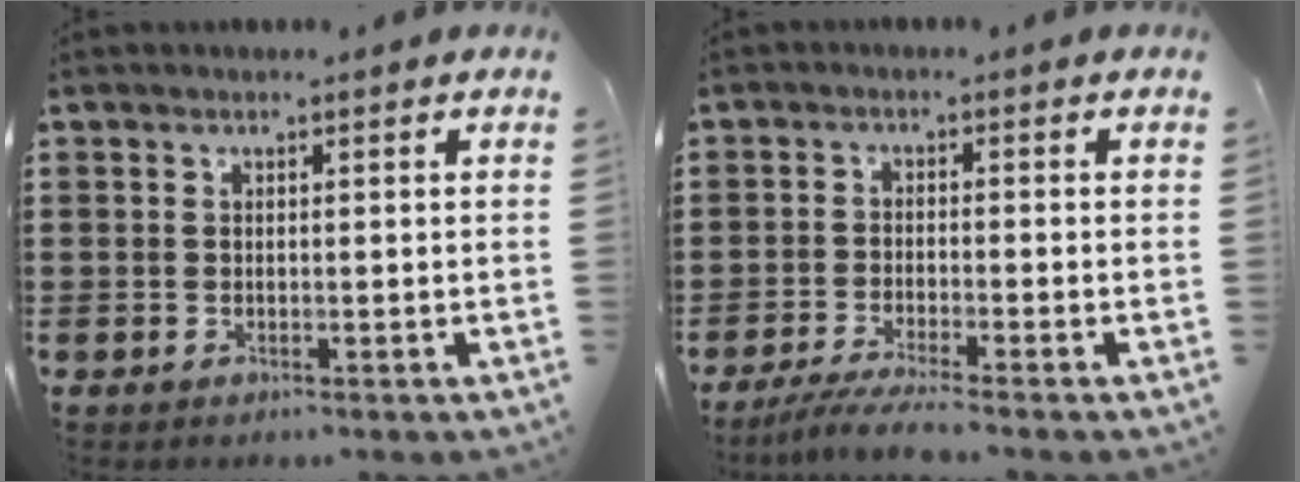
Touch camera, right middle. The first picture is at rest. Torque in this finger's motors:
{"motor_torque": [2.14, 0.00, 0.07, 0.07]}